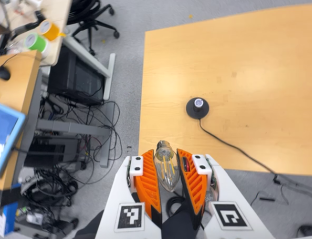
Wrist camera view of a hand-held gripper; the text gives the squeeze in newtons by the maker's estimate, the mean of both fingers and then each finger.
{"total": 14.7, "left": 15.6, "right": 13.7}